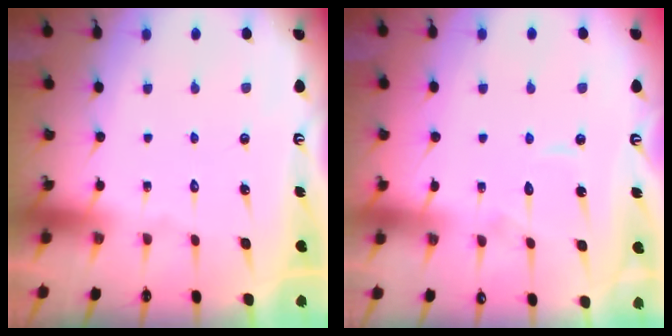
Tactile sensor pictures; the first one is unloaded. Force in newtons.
{"total": 3.9, "press": 3.8, "slide": 0.2}